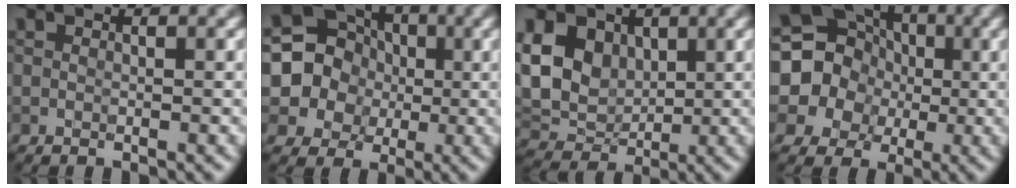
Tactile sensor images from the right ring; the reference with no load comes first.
{"total": 10.0, "force": [0.6, 9.6, 2.7], "torque": [-0.069, 0.029, 0.006]}
{"total": 9.3, "force": [2.2, 7.2, 5.4], "torque": [-0.122, 0.017, 0.027]}
{"total": 12.8, "force": [0.9, 12.2, 3.8], "torque": [-0.101, 0.032, -0.013]}